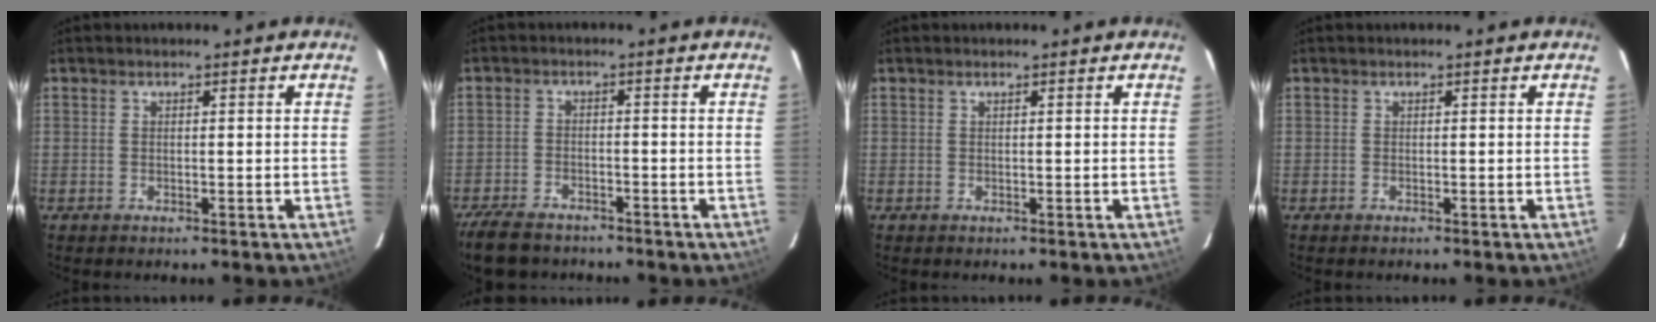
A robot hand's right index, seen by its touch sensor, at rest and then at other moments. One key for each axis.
{"total": 9.3, "fx": -7.5, "fy": 4.2, "fz": 3.6, "tx": -0.104, "ty": -0.010, "tz": -0.131}
{"total": 0.0}
{"total": 0.0}